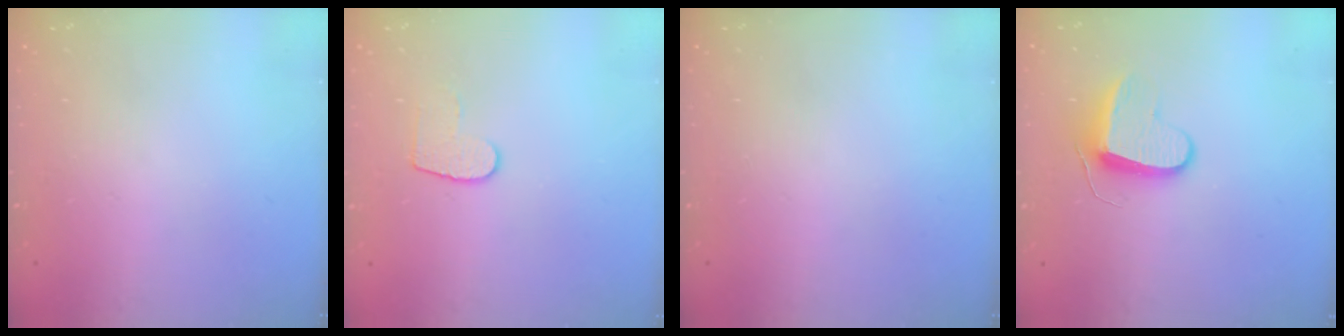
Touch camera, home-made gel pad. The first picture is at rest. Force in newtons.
{"total": 6.3, "press": 6.3, "slide": 0.4}
{"total": 0.0}
{"total": 8.9, "press": 8.9, "slide": 0.1}